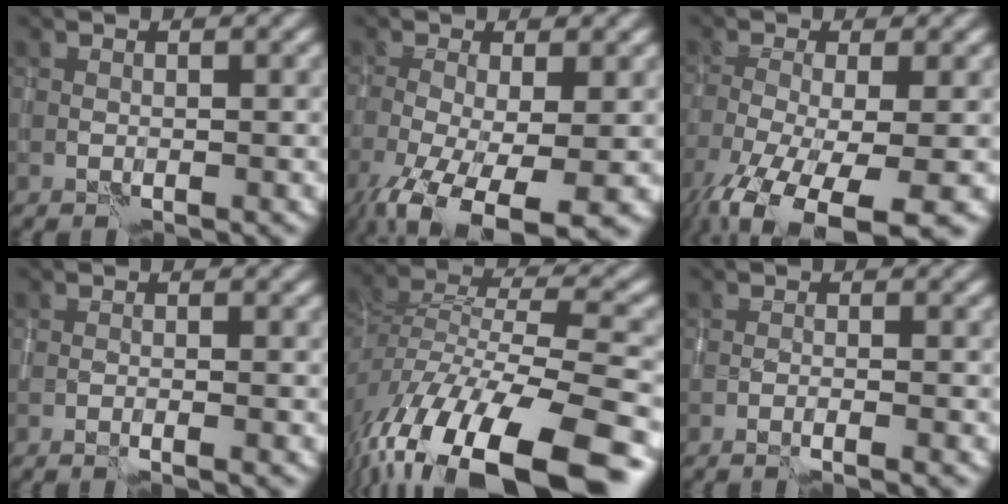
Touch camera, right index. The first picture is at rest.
{"total": 9.4, "force": [-5.0, 3.4, 7.3], "torque": [-0.145, -0.043, -0.080]}
{"total": 11.4, "force": [-7.4, 3.6, 7.9], "torque": [-0.164, -0.043, -0.110]}
{"total": 1.4, "force": [-0.9, 0.1, 1.0], "torque": [-0.017, 0.006, -0.020]}
{"total": 15.9, "force": [-10.5, 5.7, 10.4], "torque": [-0.220, -0.018, -0.164]}
{"total": 2.0, "force": [-1.5, 0.2, 1.3], "torque": [-0.019, 0.005, -0.029]}